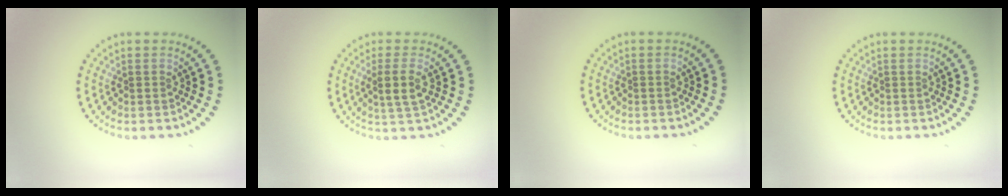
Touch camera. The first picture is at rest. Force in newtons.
{"total": 2.5, "press": 2.1, "slide": 1.2}
{"total": 0.0}
{"total": 0.0}